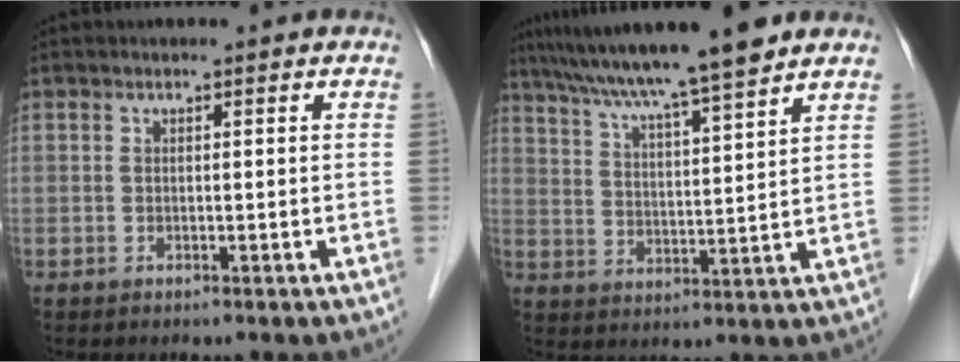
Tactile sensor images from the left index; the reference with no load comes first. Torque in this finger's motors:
{"motor_torque": [0.78, -0.86, 1.05, 0.21]}